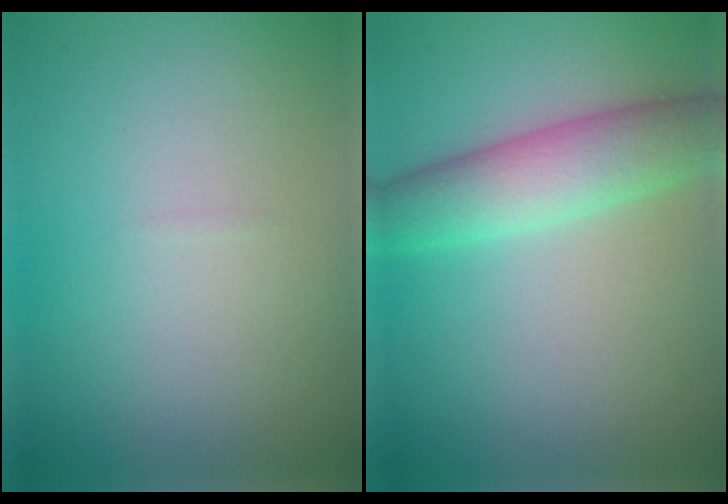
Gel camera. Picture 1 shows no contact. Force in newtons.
{"total": 4.8, "press": 4.8, "slide": 0.2}